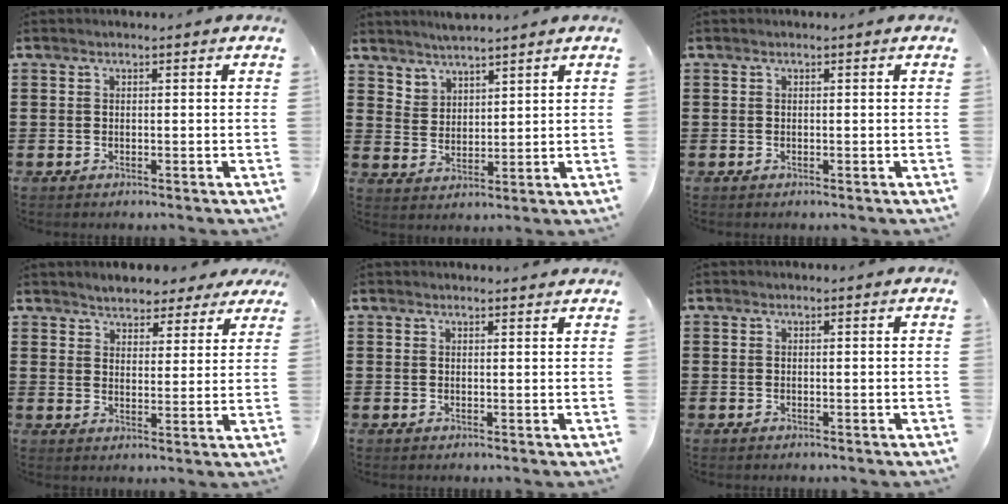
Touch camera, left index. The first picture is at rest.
{"total": 3.8, "force": [3.6, 1.0, -0.5], "torque": [-0.003, -0.008, 0.071]}
{"total": 0.0}
{"total": 3.9, "force": [3.7, 1.2, -0.1], "torque": [-0.017, -0.007, 0.069]}
{"total": 1.1, "force": [1.1, 0.0, 0.2], "torque": [-0.007, -0.001, 0.022]}
{"total": 0.0}